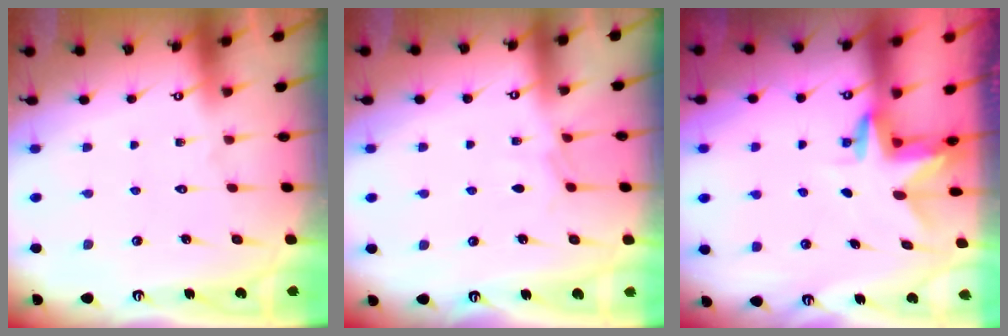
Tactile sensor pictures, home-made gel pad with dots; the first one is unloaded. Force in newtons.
{"total": 3.7, "press": 3.6, "slide": 0.6}
{"total": 3.0, "press": 3.0, "slide": 0.2}